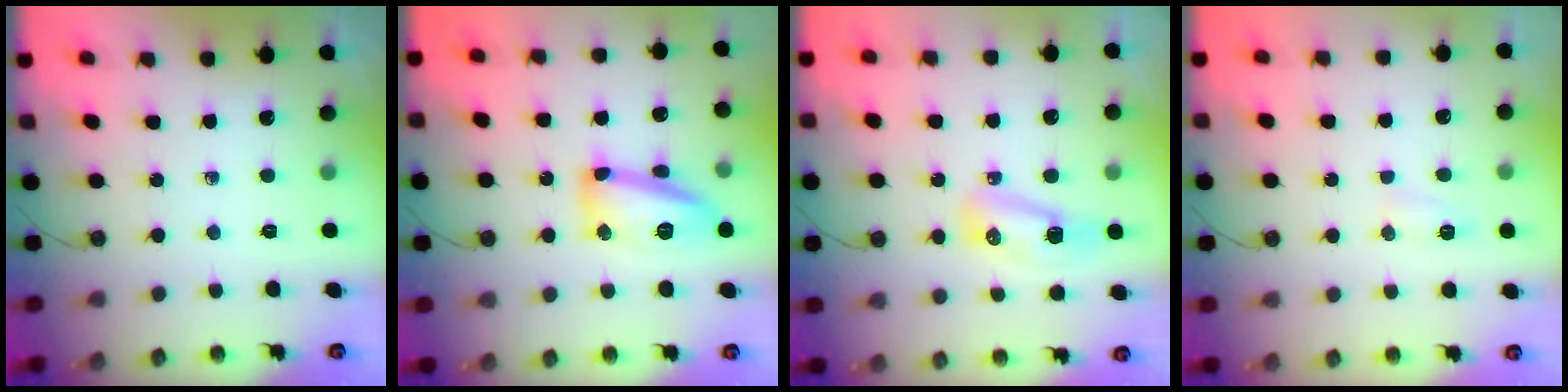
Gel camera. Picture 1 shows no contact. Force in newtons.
{"total": 14.1, "press": 14.1, "slide": 1.1}
{"total": 14.0, "press": 10.2, "slide": 9.5}
{"total": 11.0, "press": 5.2, "slide": 9.7}